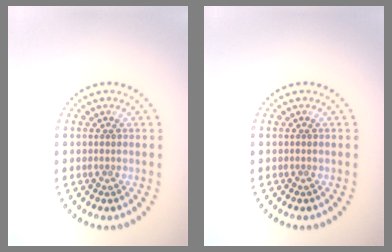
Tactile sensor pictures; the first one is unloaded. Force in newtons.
{"total": 0.0}